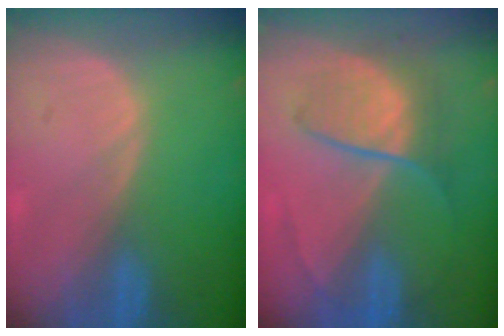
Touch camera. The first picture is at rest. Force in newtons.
{"total": 6.4, "press": 6.4, "slide": 0.7}